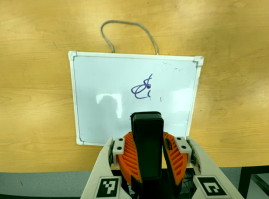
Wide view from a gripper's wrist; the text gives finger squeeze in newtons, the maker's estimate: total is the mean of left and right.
{"total": 10.5, "left": 8.2, "right": 12.7}